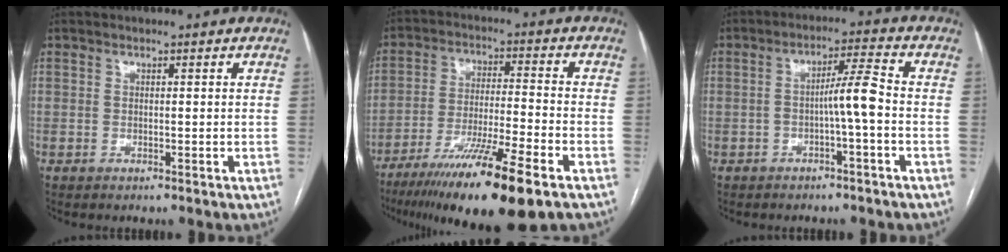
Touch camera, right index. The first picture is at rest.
{"total": 16.6, "force": [-10.8, 0.3, 12.6], "torque": [-0.207, -0.040, -0.185]}
{"total": 5.2, "force": [-1.2, -0.3, 5.0], "torque": [-0.081, 0.017, -0.019]}